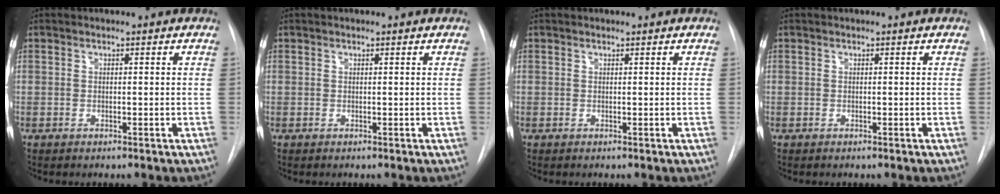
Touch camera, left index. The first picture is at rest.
{"total": 0.0}
{"total": 0.0}
{"total": 0.0}